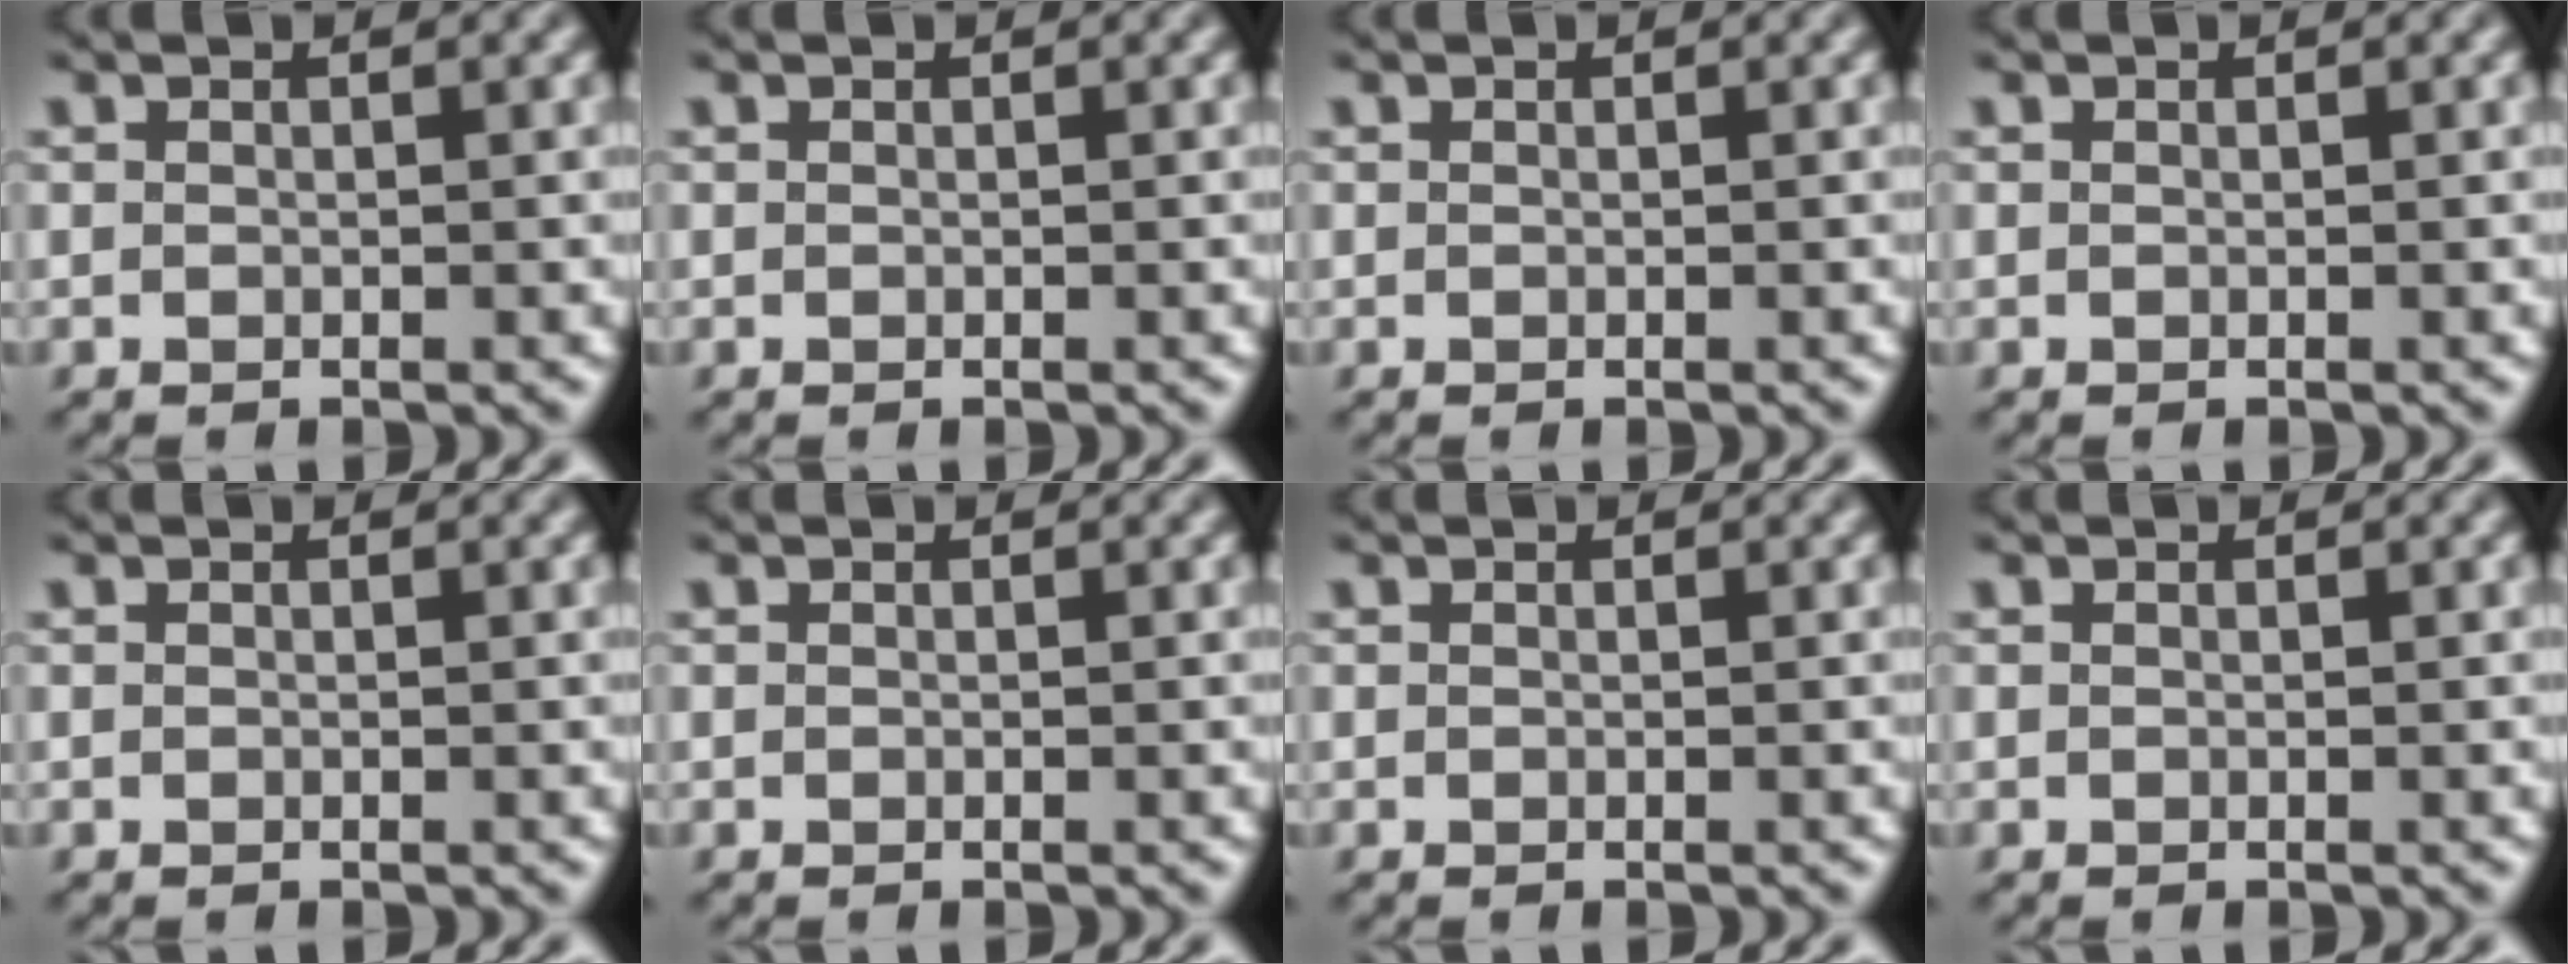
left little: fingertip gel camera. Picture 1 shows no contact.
{"total": 0.0}
{"total": 0.0}
{"total": 0.0}
{"total": 0.0}
{"total": 0.0}
{"total": 0.0}
{"total": 0.0}